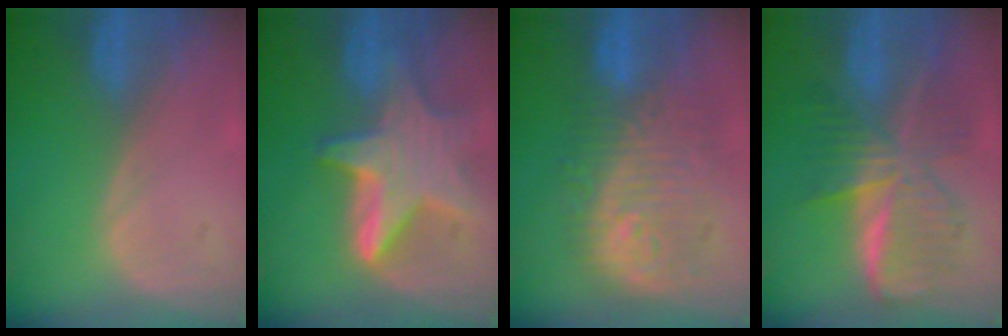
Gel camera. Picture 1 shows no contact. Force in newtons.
{"total": 9.1, "press": 9.1, "slide": 0.8}
{"total": 11.0, "press": 10.5, "slide": 3.3}
{"total": 9.5, "press": 9.5, "slide": 0.6}